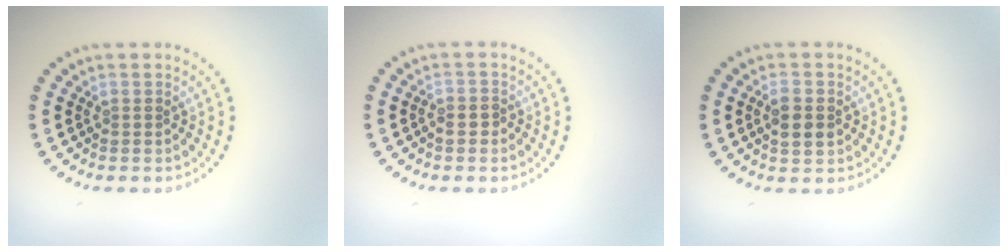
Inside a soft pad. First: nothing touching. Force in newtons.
{"total": 0.9, "press": 0.8, "slide": 0.4}
{"total": 2.3, "press": 2.3, "slide": 0.3}